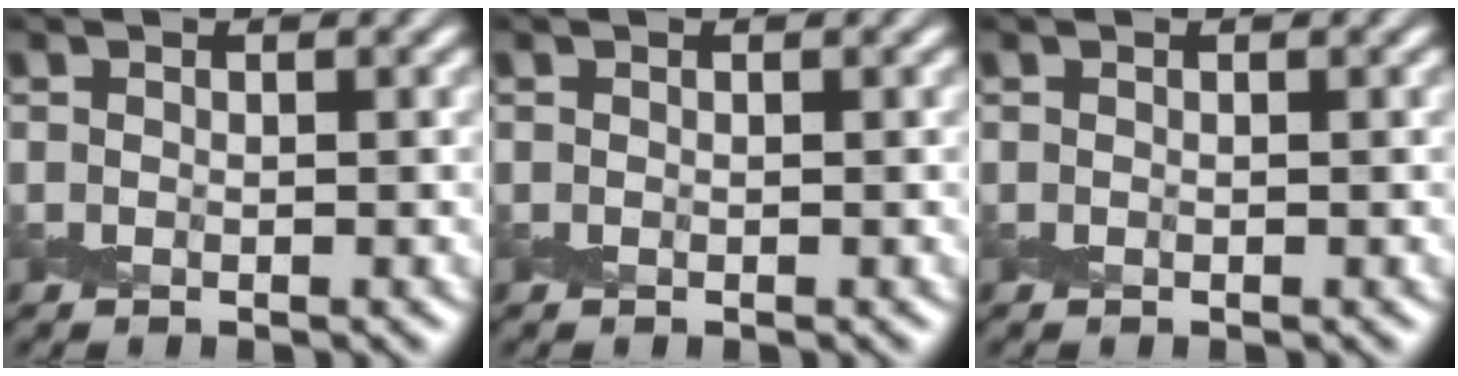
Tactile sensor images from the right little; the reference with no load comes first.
{"total": 0.0}
{"total": 0.0}